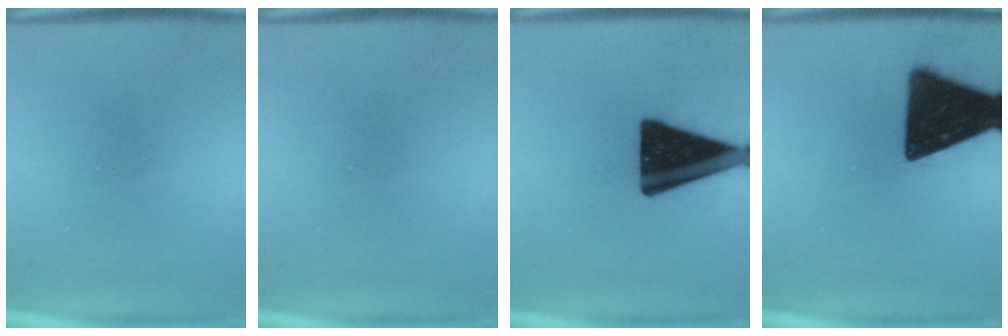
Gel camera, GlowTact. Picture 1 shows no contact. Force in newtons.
{"total": 0.0}
{"total": 19.0}
{"total": 17.3}